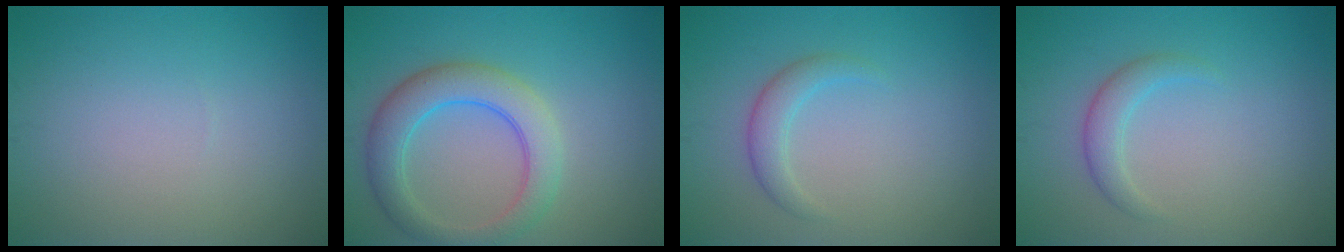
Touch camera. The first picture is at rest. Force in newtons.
{"total": 5.2, "press": 5.2, "slide": 0.3}
{"total": 2.0, "press": 2.0, "slide": 0.1}
{"total": 2.0, "press": 2.0, "slide": 0.1}